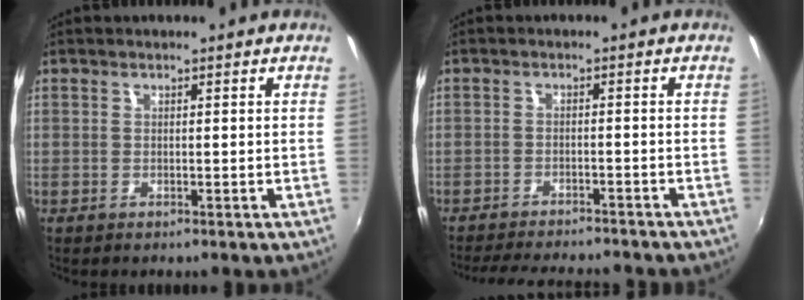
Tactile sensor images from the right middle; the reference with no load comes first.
{"total": 12.5, "force": [-11.2, 2.2, 4.9], "torque": [-0.106, -0.016, -0.161]}